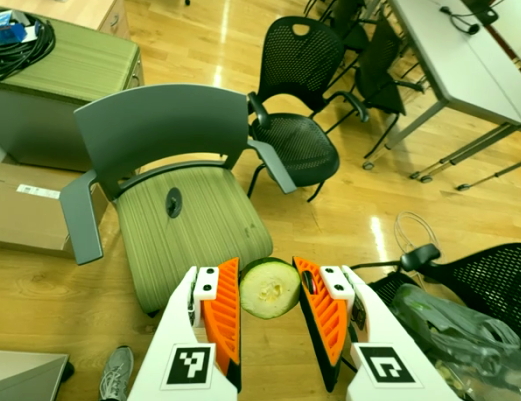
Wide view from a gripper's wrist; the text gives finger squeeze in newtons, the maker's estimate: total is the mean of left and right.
{"total": 10.6, "left": 11.4, "right": 9.8}